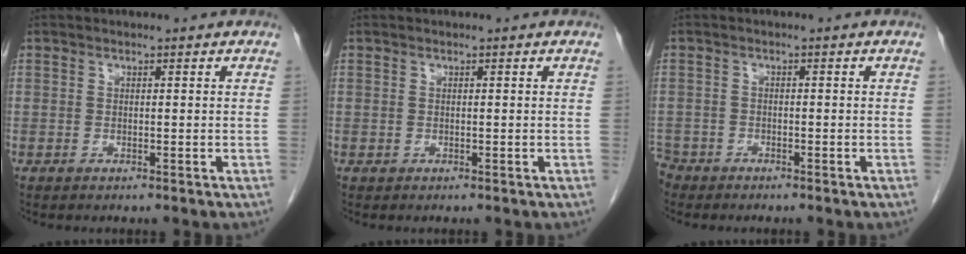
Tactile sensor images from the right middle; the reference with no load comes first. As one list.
[{"total": 0.0}, {"total": 3.2, "force": [-2.8, 1.5, 0.0], "torque": [-0.003, -0.001, -0.057]}]